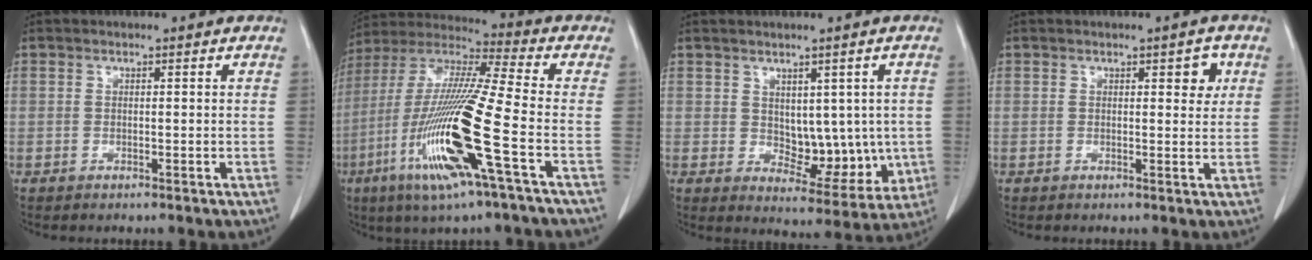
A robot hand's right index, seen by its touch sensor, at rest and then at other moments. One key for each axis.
{"total": 20.0, "fx": -6.8, "fy": 0.2, "fz": 18.8, "tx": -0.405, "ty": -0.030, "tz": -0.138}
{"total": 8.7, "fx": 0.2, "fy": 5.3, "fz": 6.9, "tx": -0.071, "ty": -0.001, "tz": 0.021}
{"total": 2.5, "fx": 1.1, "fy": 0.9, "fz": 2.1, "tx": -0.021, "ty": -0.001, "tz": 0.013}